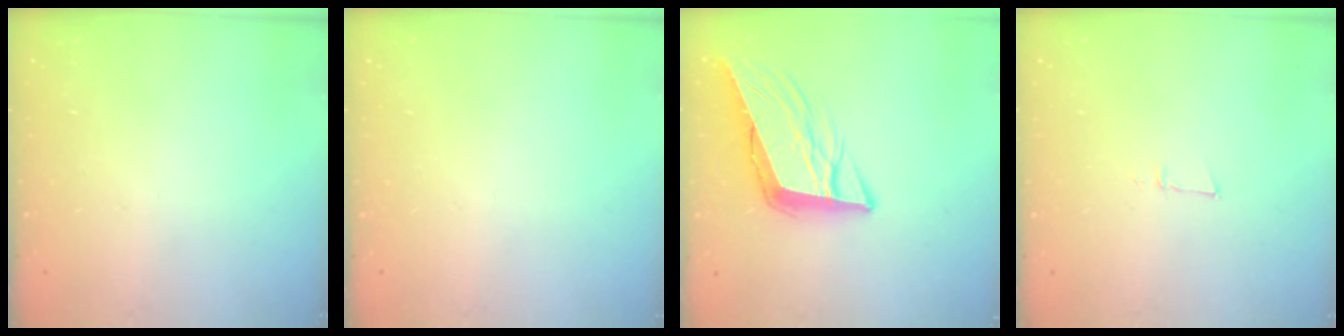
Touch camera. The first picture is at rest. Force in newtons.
{"total": 0.0}
{"total": 11.8, "press": 11.2, "slide": 3.6}
{"total": 3.9, "press": 3.8, "slide": 0.9}